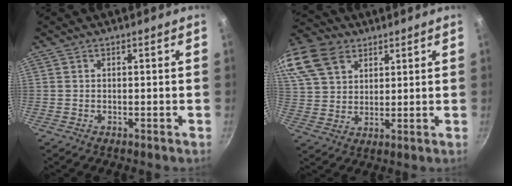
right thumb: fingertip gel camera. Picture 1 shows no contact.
{"total": 18.0, "force": [10.1, 12.3, 8.4], "torque": [-0.184, 0.005, 0.195]}